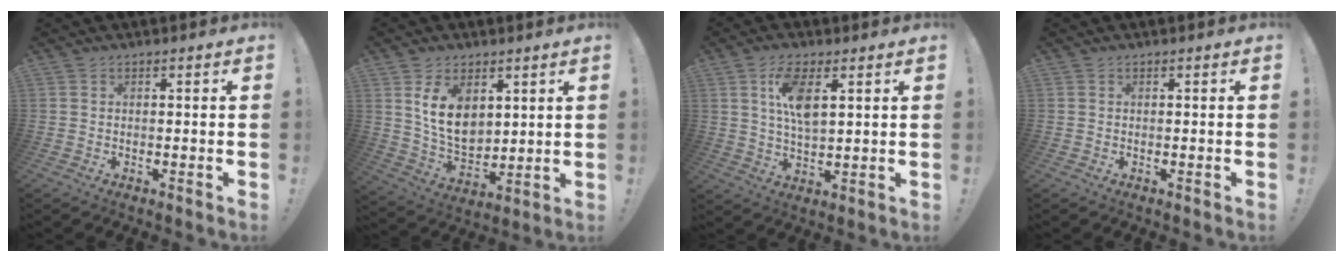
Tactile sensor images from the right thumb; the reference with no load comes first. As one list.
[{"total": 12.0, "force": [4.9, 8.2, 7.2], "torque": [-0.128, -0.026, 0.094]}, {"total": 9.7, "force": [3.8, 4.0, 7.9], "torque": [-0.149, -0.006, 0.065]}, {"total": 0.0}]